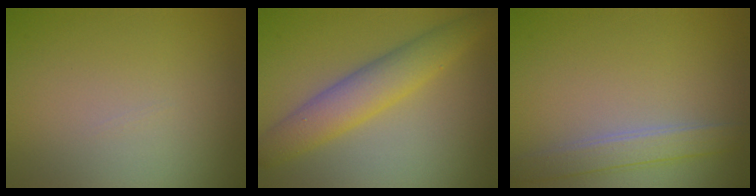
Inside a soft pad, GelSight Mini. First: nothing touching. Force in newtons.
{"total": 4.6, "press": 4.6, "slide": 0.1}
{"total": 2.6, "press": 2.6, "slide": 0.1}